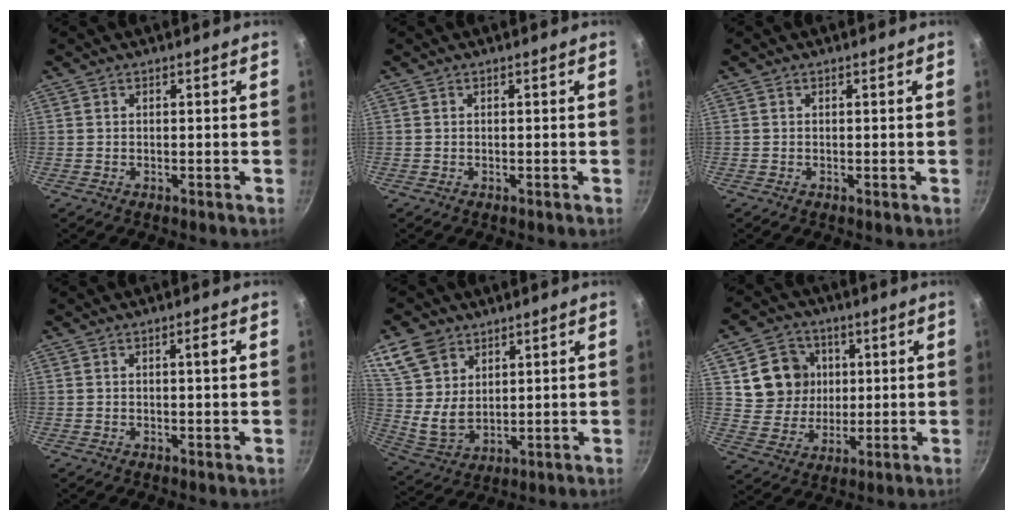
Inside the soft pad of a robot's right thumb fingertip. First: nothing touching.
{"total": 0.0}
{"total": 0.0}
{"total": 2.1, "force": [0.4, 0.2, 2.0], "torque": [-0.030, 0.001, 0.007]}
{"total": 11.6, "force": [6.4, 8.0, 5.4], "torque": [-0.086, -0.027, 0.139]}
{"total": 11.7, "force": [3.0, 10.5, 4.2], "torque": [-0.045, -0.009, 0.057]}